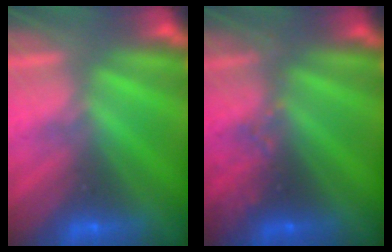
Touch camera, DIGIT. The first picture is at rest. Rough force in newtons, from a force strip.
{"total": 2.9}